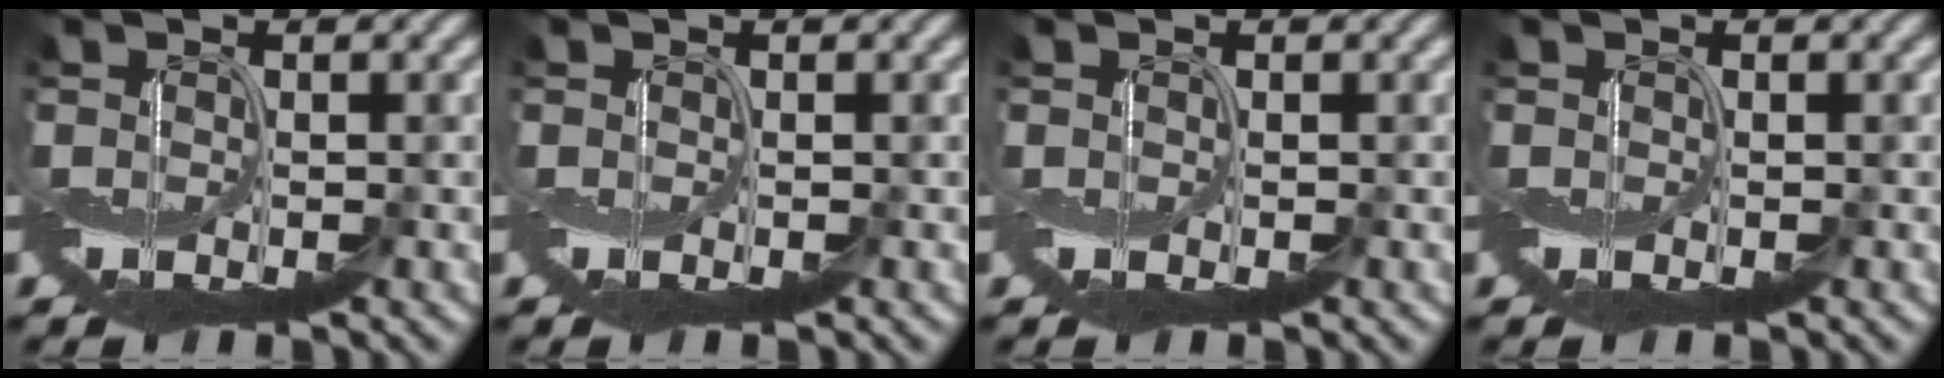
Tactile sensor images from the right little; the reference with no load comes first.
{"total": 0.0}
{"total": 0.0}
{"total": 0.0}